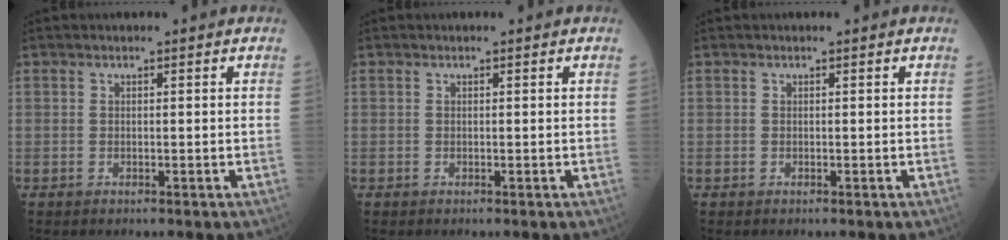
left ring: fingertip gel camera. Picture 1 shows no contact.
{"total": 0.0}
{"total": 0.0}